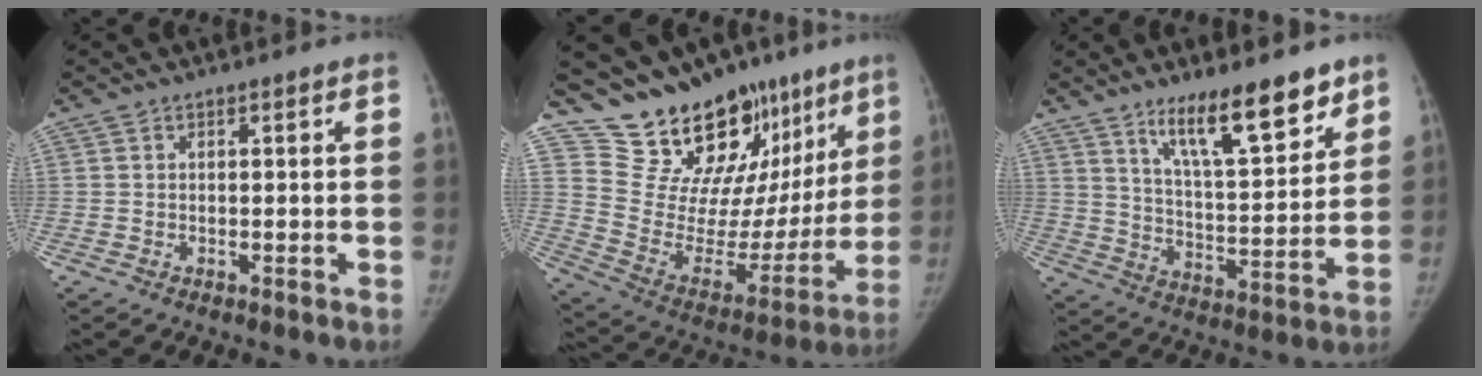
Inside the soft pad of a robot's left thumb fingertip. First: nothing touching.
{"total": 25.5, "force": [19.0, 11.9, 12.0], "torque": [-0.140, -0.097, 0.296]}
{"total": 15.3, "force": [10.7, 4.1, 10.2], "torque": [-0.132, -0.073, 0.183]}